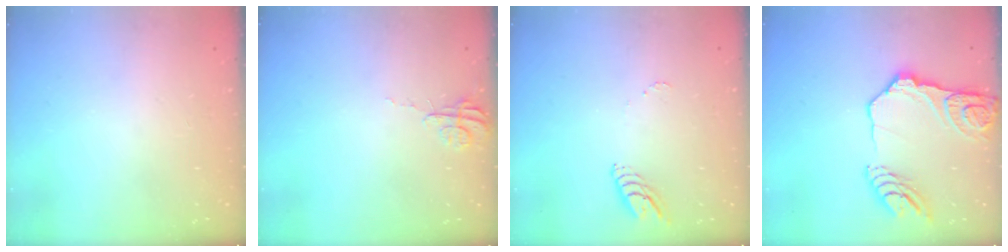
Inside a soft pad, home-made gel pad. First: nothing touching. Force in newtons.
{"total": 3.8, "press": 3.8, "slide": 0.3}
{"total": 5.6, "press": 5.6, "slide": 0.3}
{"total": 17.0, "press": 16.9, "slide": 1.8}